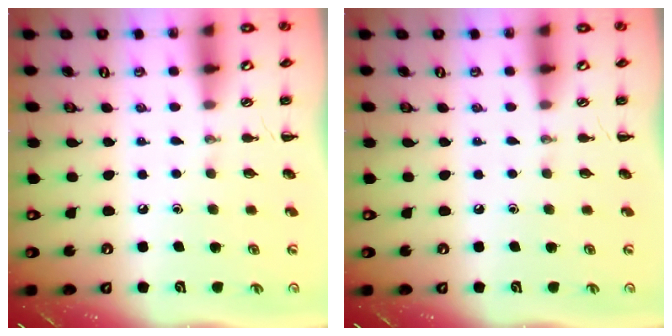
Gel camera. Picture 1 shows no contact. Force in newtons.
{"total": 0.0}